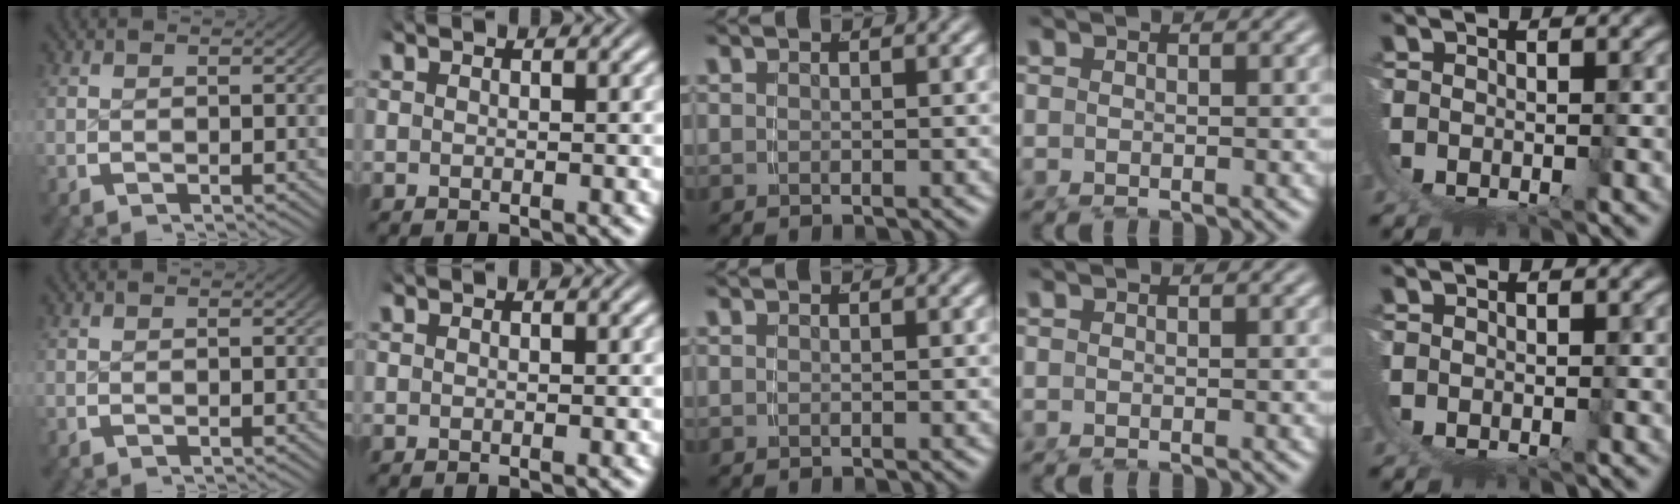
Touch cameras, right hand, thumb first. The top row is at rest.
{}